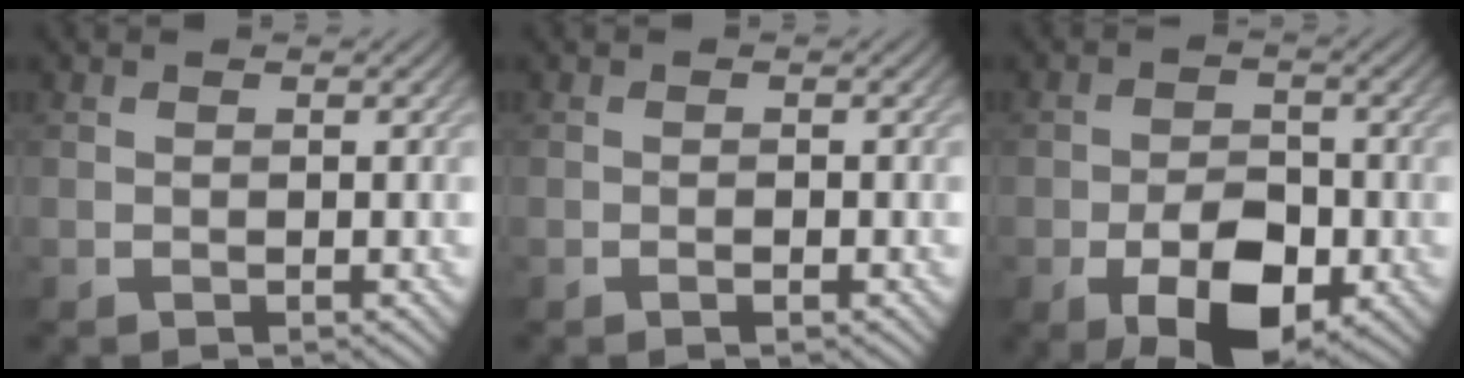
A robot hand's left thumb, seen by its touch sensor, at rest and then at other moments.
{"total": 0.9, "force": [-0.5, 0.1, 0.8], "torque": [-0.013, 0.000, -0.008]}
{"total": 9.3, "force": [-4.1, 5.1, 6.6], "torque": [-0.120, -0.012, -0.068]}